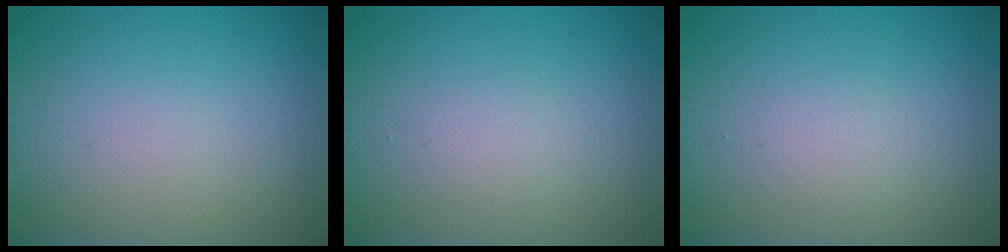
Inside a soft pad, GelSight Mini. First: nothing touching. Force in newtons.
{"total": 1.2, "press": 1.2, "slide": 0.0}
{"total": 1.1, "press": 1.1, "slide": 0.1}